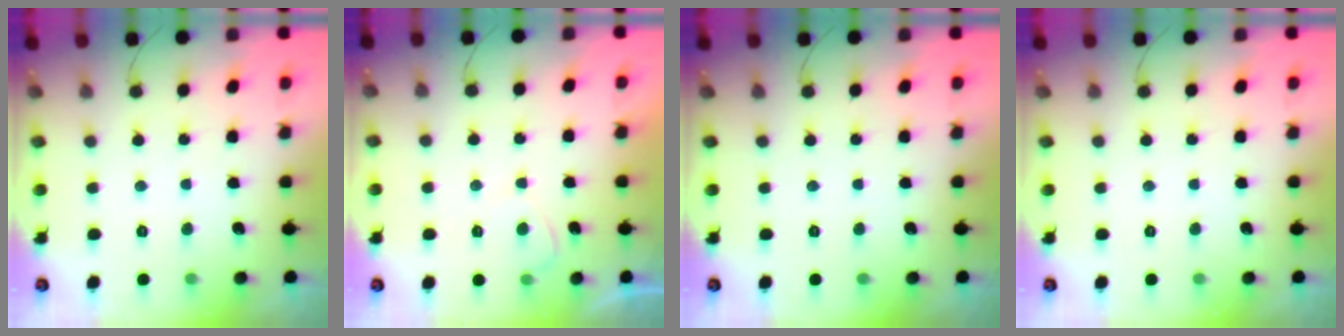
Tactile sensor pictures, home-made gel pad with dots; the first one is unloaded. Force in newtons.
{"total": 0.7, "press": 0.4, "slide": 0.5}
{"total": 0.0}
{"total": 0.0}